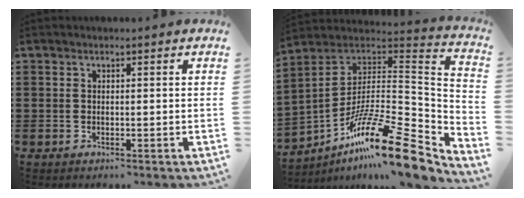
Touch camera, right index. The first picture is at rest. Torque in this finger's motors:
{"motor_torque": [0.56, 1.14, 0.07, -0.05]}